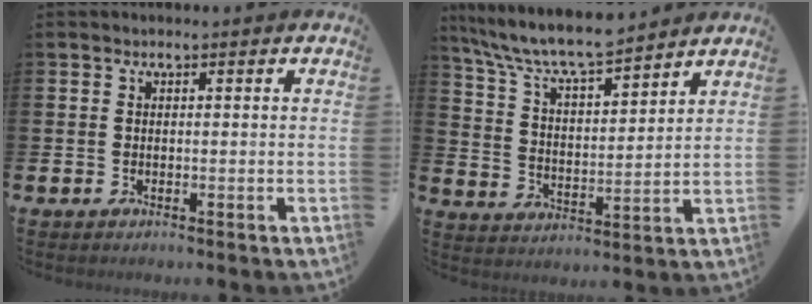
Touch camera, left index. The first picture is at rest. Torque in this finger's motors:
{"motor_torque": [0.99, -1.15, 0.59, 0.21]}